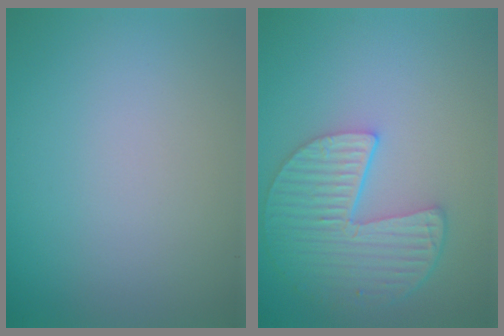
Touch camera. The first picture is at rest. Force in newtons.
{"total": 5.6, "press": 4.3, "slide": 3.5}